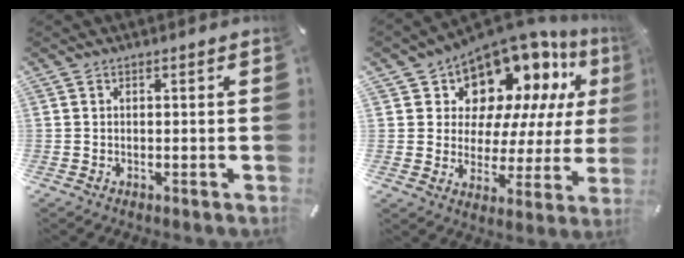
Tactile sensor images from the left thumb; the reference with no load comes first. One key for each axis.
{"total": 13.9, "fx": 10.6, "fy": 7.9, "fz": 4.4, "tx": -0.084, "ty": -0.097, "tz": 0.187}